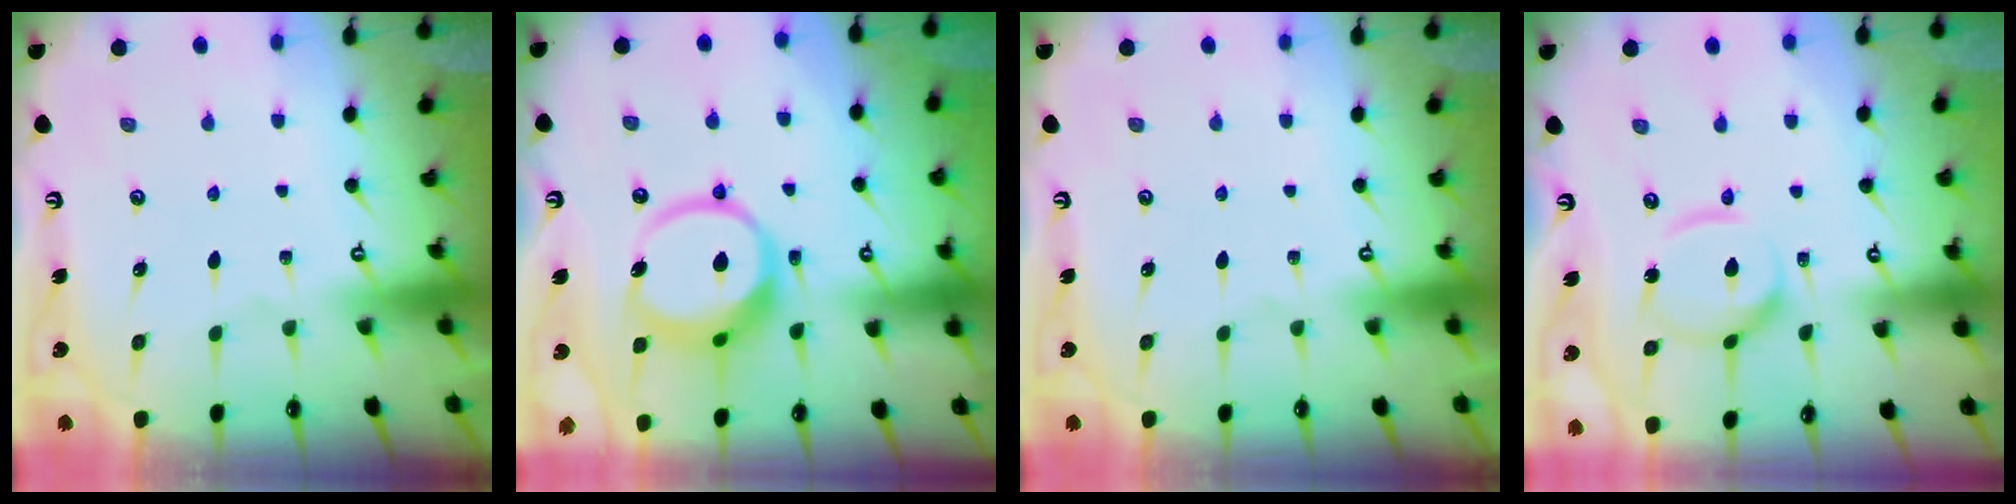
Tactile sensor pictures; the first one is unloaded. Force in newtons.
{"total": 12.8, "press": 12.7, "slide": 1.7}
{"total": 0.0}
{"total": 10.9, "press": 10.9, "slide": 0.9}